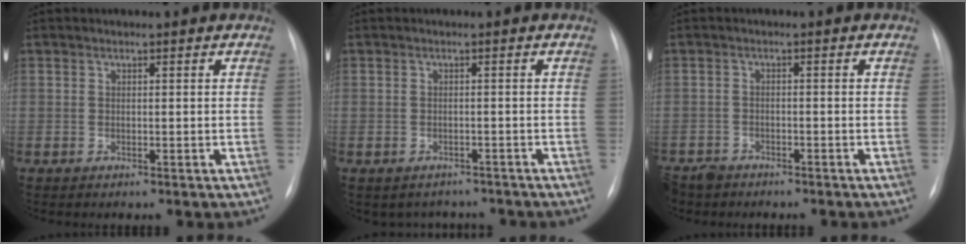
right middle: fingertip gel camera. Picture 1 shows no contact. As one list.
[{"total": 3.5, "force": [-3.0, 1.8, -0.1], "torque": [0.002, 0.013, -0.037]}, {"total": 4.5, "force": [-3.9, 2.2, 0.5], "torque": [-0.009, -0.005, -0.070]}]